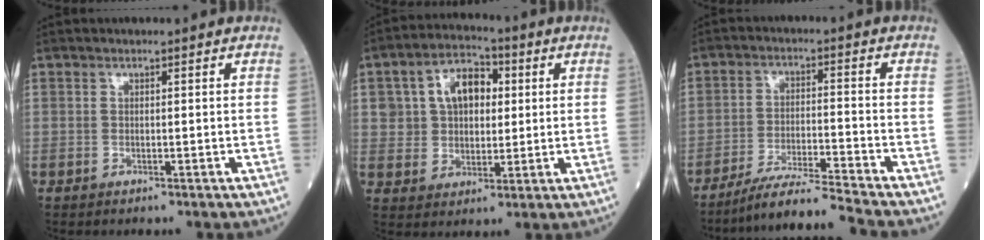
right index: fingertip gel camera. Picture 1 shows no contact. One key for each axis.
{"total": 9.0, "fx": 2.3, "fy": 6.3, "fz": 6.1, "tx": -0.109, "ty": 0.032, "tz": 0.045}
{"total": 9.2, "fx": -8.3, "fy": -2.2, "fz": 3.2, "tx": -0.051, "ty": -0.023, "tz": -0.153}